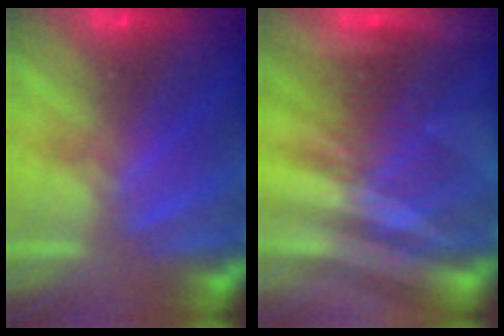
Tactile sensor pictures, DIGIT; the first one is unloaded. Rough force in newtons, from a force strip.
{"total": 3.0}